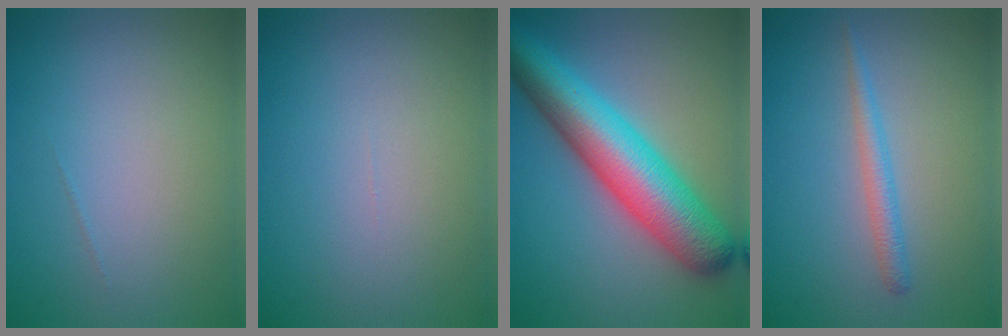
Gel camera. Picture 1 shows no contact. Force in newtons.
{"total": 0.0}
{"total": 10.0, "press": 10.0, "slide": 0.3}
{"total": 1.7, "press": 1.7, "slide": 0.0}